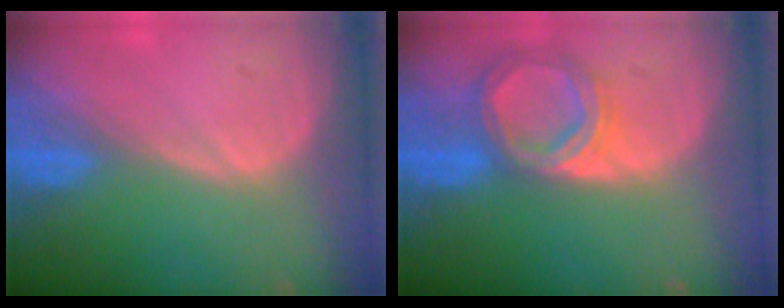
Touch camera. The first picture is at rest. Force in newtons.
{"total": 6.6, "press": 6.1, "slide": 2.5}